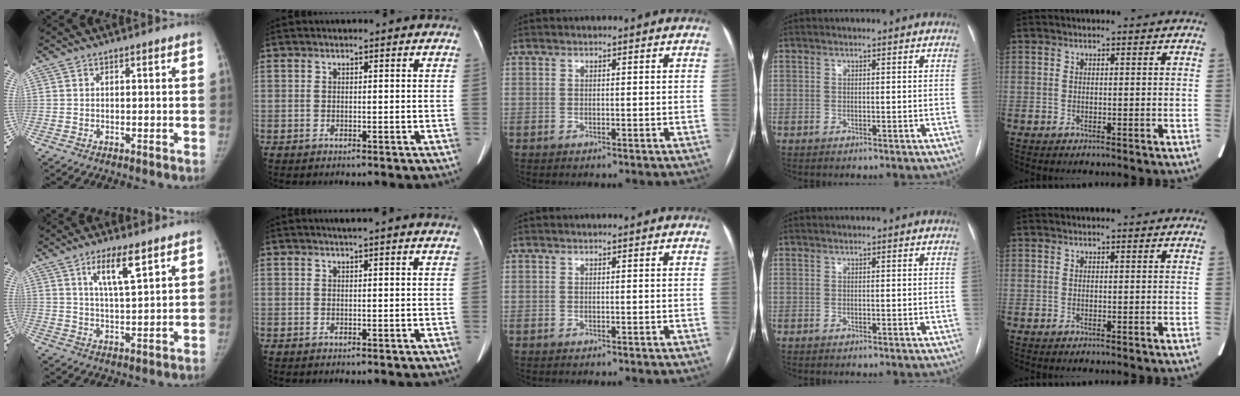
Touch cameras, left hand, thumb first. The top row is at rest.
{"thumb": {"total": 7.5, "force": [4.2, 1.6, 6.0], "torque": [-0.103, -0.027, 0.078]}, "index": {"total": 5.1, "force": [4.6, -0.3, 2.4], "torque": [-0.032, 0.018, 0.048]}}